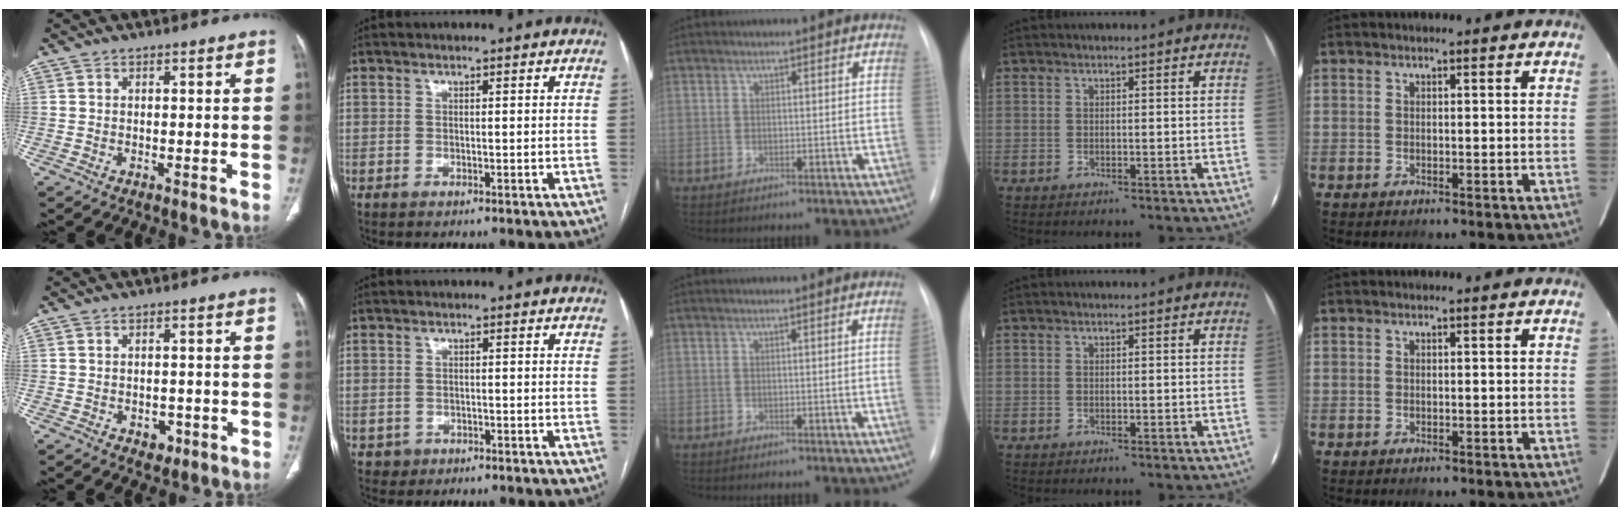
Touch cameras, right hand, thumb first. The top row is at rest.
{"thumb": {"total": 2.7, "force": [-1.2, 1.9, 1.4], "torque": [-0.007, 0.003, -0.010]}, "index": {"total": 1.6, "force": [-0.9, 1.3, -0.1], "torque": [0.004, 0.007, -0.012]}, "middle": {"total": 1.5, "force": [-0.5, -0.5, 1.4], "torque": [-0.022, 0.002, -0.012]}}